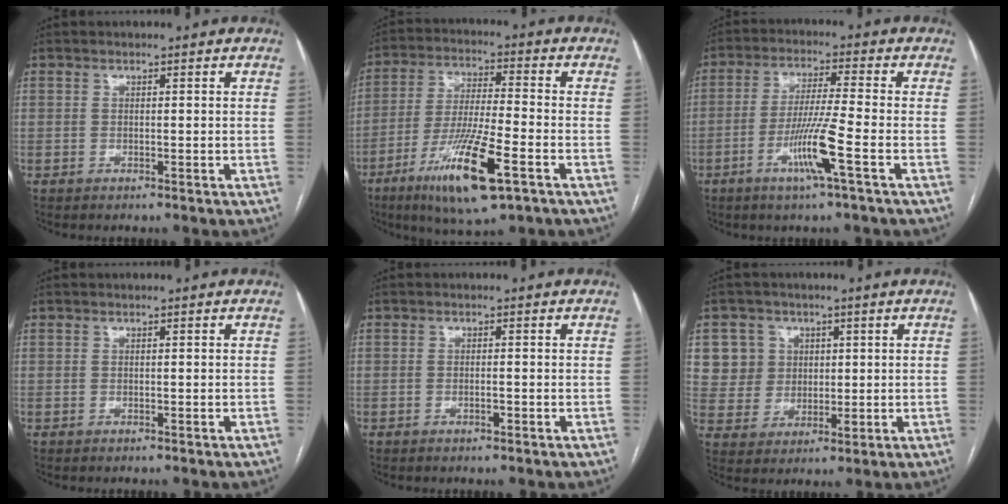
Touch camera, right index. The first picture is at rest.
{"total": 14.5, "force": [-7.2, 1.8, 12.5], "torque": [-0.240, -0.028, -0.124]}
{"total": 8.5, "force": [-3.4, -1.0, 7.7], "torque": [-0.149, -0.012, -0.069]}
{"total": 0.0}
{"total": 1.0, "force": [-0.5, 0.2, 0.8], "torque": [-0.017, 0.000, -0.007]}
{"total": 7.8, "force": [2.6, 7.3, 0.9], "torque": [-0.015, 0.018, 0.057]}